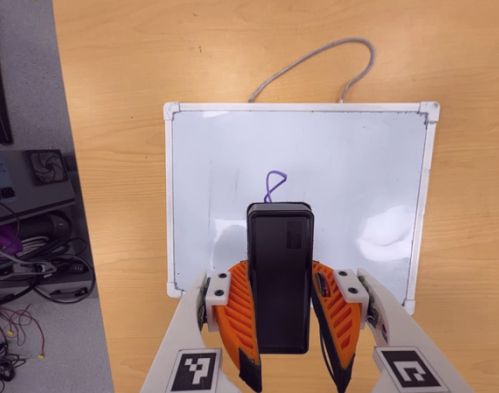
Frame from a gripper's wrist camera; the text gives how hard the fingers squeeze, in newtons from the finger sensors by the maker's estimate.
{"total": 7.0, "left": 5.6, "right": 8.4}